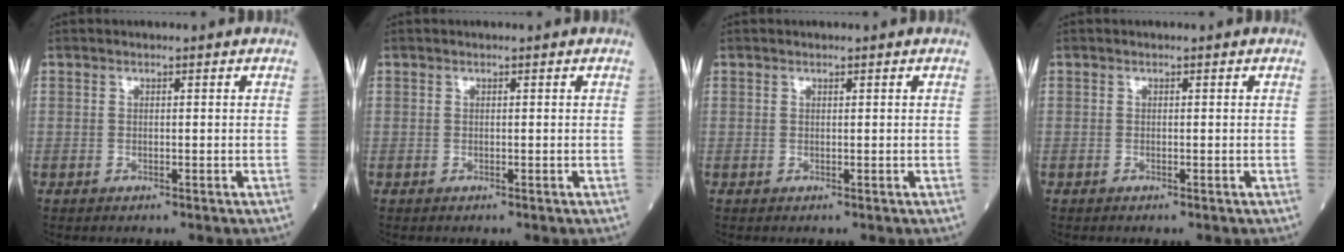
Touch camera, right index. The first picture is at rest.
{"total": 0.0}
{"total": 0.0}
{"total": 0.0}